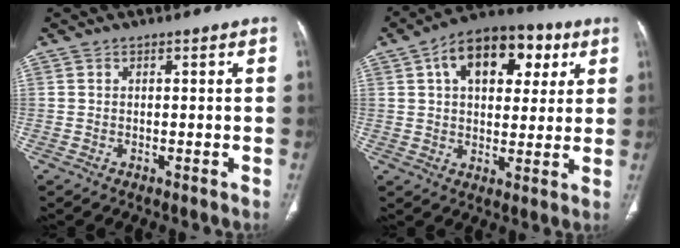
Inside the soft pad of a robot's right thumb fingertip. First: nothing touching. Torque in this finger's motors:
{"motor_torque": [0.79, 4.22, 1.20, -0.01, 0.12]}